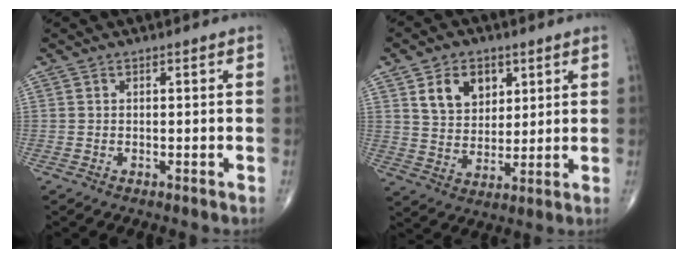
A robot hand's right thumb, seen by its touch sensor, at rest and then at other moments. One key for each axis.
{"total": 9.5, "fx": 4.2, "fy": 6.8, "fz": 5.2, "tx": -0.056, "ty": -0.024, "tz": 0.078}